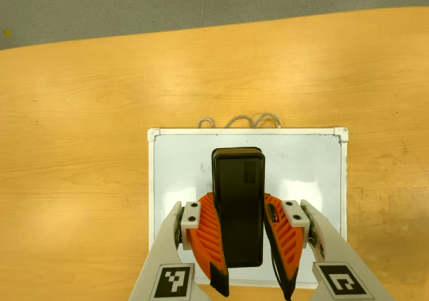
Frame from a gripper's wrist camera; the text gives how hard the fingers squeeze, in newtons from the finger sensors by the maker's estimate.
{"total": 9.3, "left": 8.1, "right": 10.6}